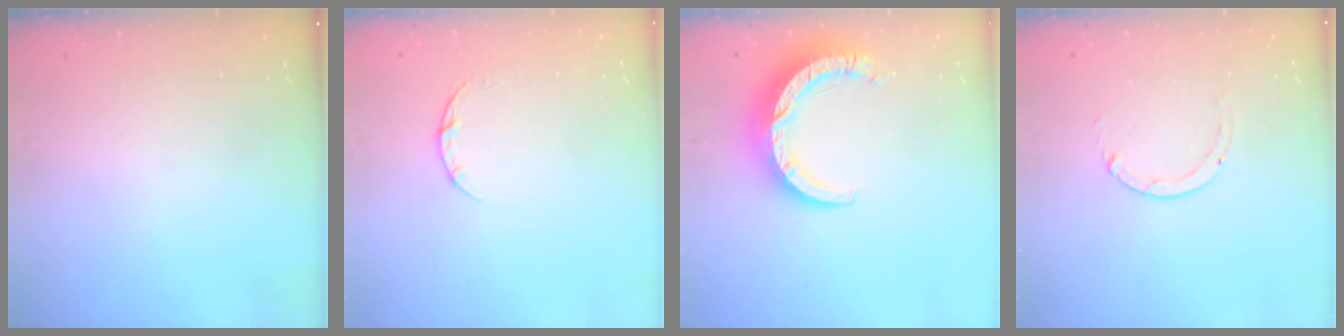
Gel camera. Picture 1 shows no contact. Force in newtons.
{"total": 2.3, "press": 2.3, "slide": 0.3}
{"total": 11.2, "press": 11.2, "slide": 1.1}
{"total": 0.9, "press": 0.9, "slide": 0.1}